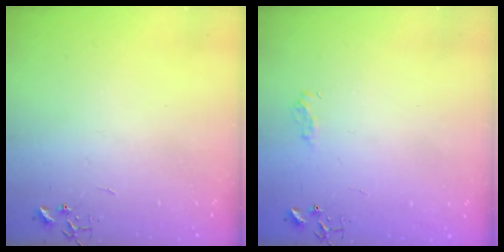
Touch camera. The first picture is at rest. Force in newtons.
{"total": 7.1, "press": 7.1, "slide": 0.8}